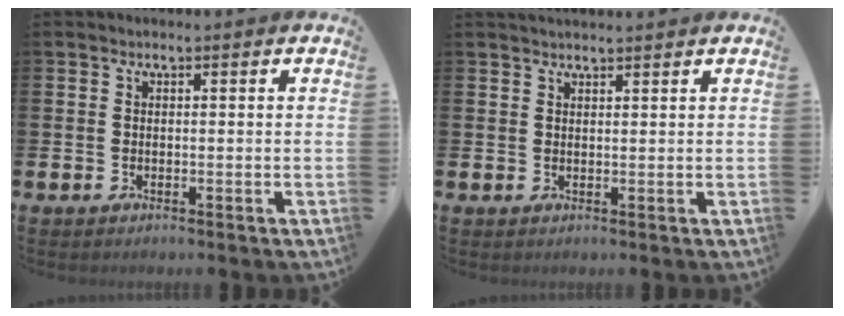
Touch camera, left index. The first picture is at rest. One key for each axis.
{"total": 1.6, "fx": 1.6, "fy": 0.0, "fz": 0.2, "tx": 0.004, "ty": -0.005, "tz": 0.027}